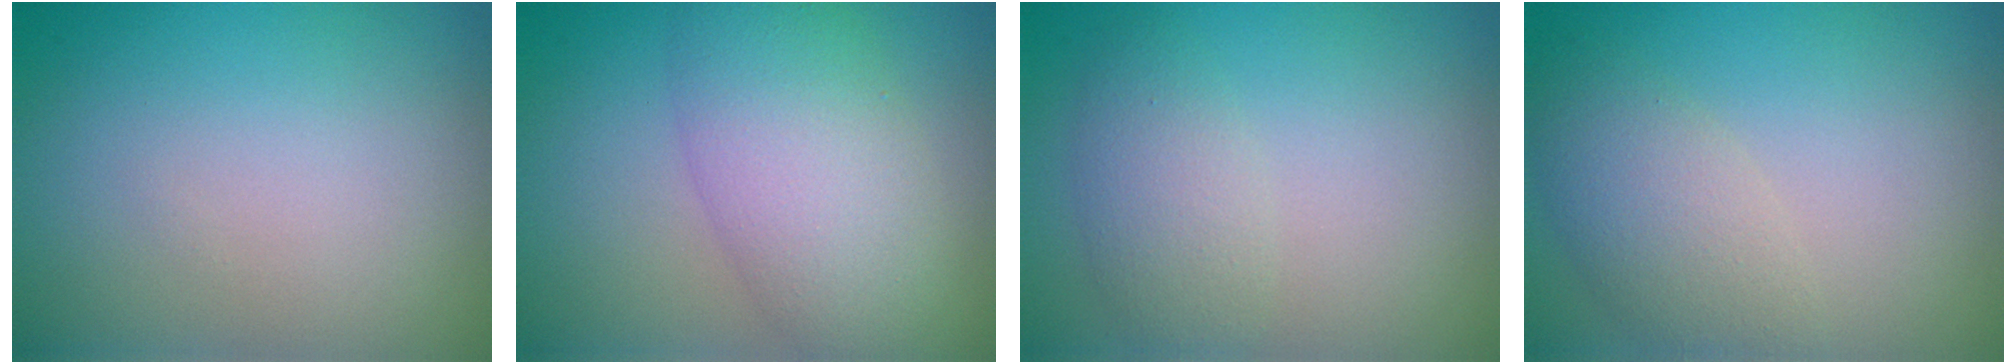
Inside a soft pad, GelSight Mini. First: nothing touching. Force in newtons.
{"total": 6.2, "press": 6.2, "slide": 0.1}
{"total": 2.6, "press": 2.6, "slide": 0.1}
{"total": 3.7, "press": 3.7, "slide": 0.3}